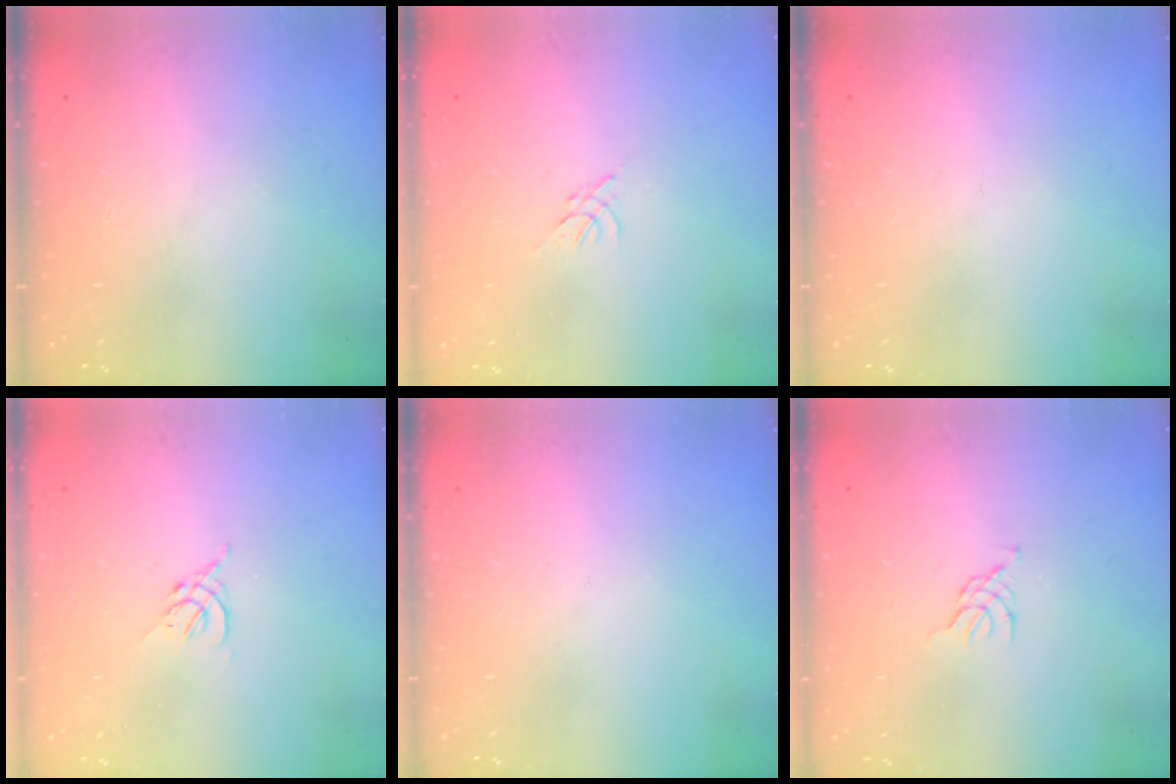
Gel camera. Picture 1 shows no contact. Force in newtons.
{"total": 0.0}
{"total": 0.0}
{"total": 1.6, "press": 1.5, "slide": 0.6}
{"total": 0.0}
{"total": 0.8, "press": 0.7, "slide": 0.3}